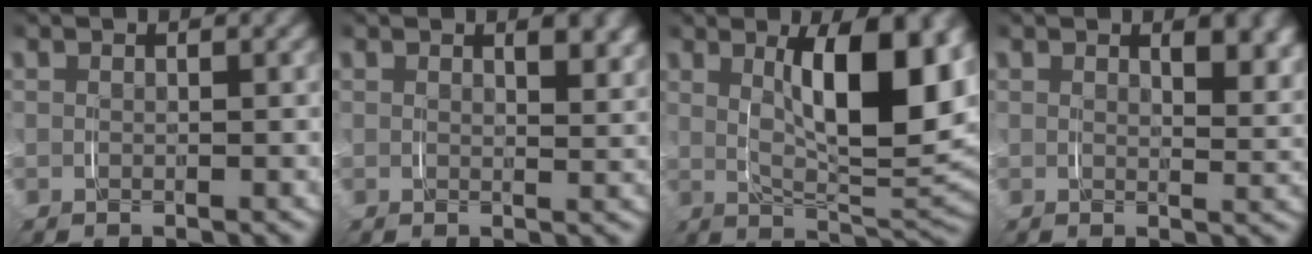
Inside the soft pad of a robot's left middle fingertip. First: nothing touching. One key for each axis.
{"total": 1.6, "fx": 1.3, "fy": 0.1, "fz": 0.9, "tx": -0.004, "ty": -0.004, "tz": 0.020}
{"total": 9.9, "fx": 1.8, "fy": 3.4, "fz": 9.2, "tx": -0.135, "ty": -0.009, "tz": 0.032}
{"total": 2.5, "fx": 1.8, "fy": 0.5, "fz": 1.7, "tx": -0.016, "ty": -0.007, "tz": 0.028}